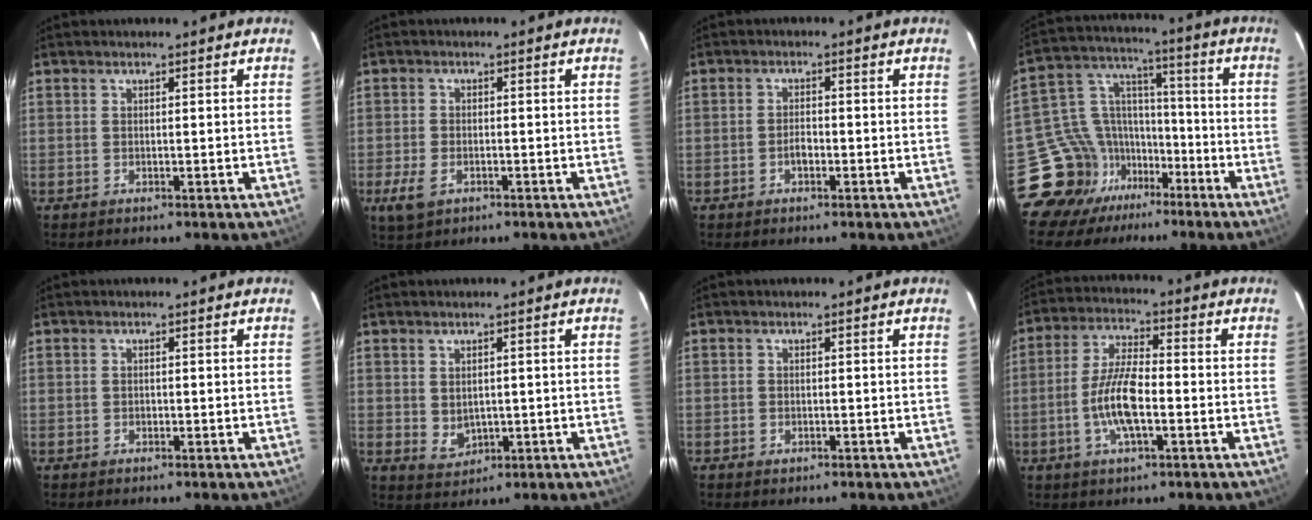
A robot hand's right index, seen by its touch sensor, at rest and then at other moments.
{"total": 4.8, "force": [-2.3, 2.9, 3.1], "torque": [-0.076, -0.009, -0.041]}
{"total": 2.0, "force": [-0.9, 1.1, 1.3], "torque": [-0.026, 0.004, -0.016]}
{"total": 13.2, "force": [-8.6, 9.8, 1.7], "torque": [-0.057, 0.068, -0.147]}
{"total": 0.5, "force": [-0.2, 0.5, 0.1], "torque": [0.000, 0.001, -0.003]}
{"total": 3.4, "force": [0.4, 2.8, 1.9], "torque": [-0.033, -0.001, 0.018]}
{"total": 1.0, "force": [-0.6, 0.8, 0.3], "torque": [-0.005, -0.001, -0.008]}
{"total": 9.4, "force": [-2.6, 3.0, 8.5], "torque": [-0.174, 0.004, -0.052]}